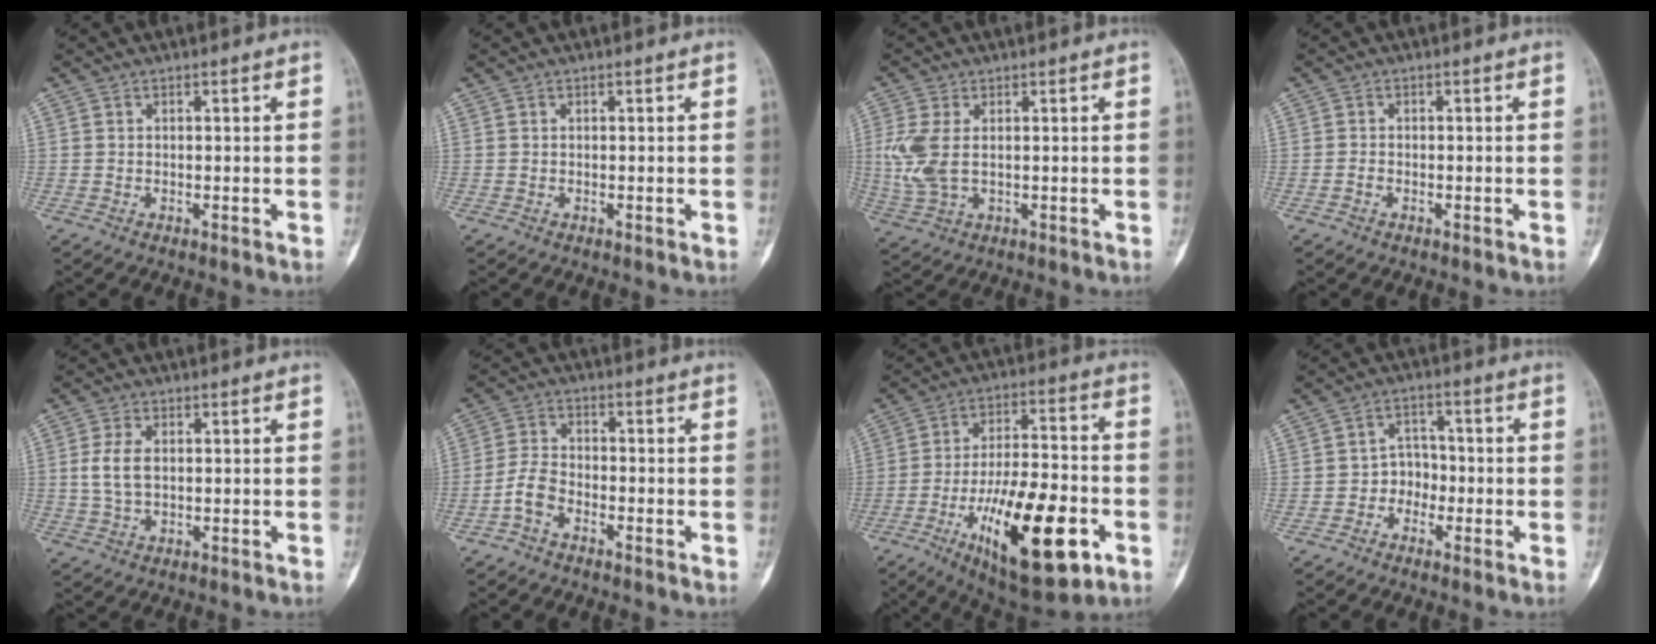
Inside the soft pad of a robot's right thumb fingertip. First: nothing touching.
{"total": 0.0}
{"total": 7.0, "force": [0.7, 4.0, 5.7], "torque": [-0.151, -0.001, 0.023]}
{"total": 0.9, "force": [-0.5, 0.6, 0.5], "torque": [-0.008, 0.003, -0.010]}
{"total": 5.2, "force": [0.5, 3.1, 4.1], "torque": [-0.083, 0.002, 0.012]}
{"total": 4.9, "force": [-2.8, 2.7, 3.0], "torque": [-0.060, 0.024, -0.061]}
{"total": 23.1, "force": [-8.6, 8.4, 19.7], "torque": [-0.323, 0.027, -0.129]}
{"total": 4.4, "force": [-1.8, 3.7, 1.7], "torque": [0.009, 0.020, -0.042]}